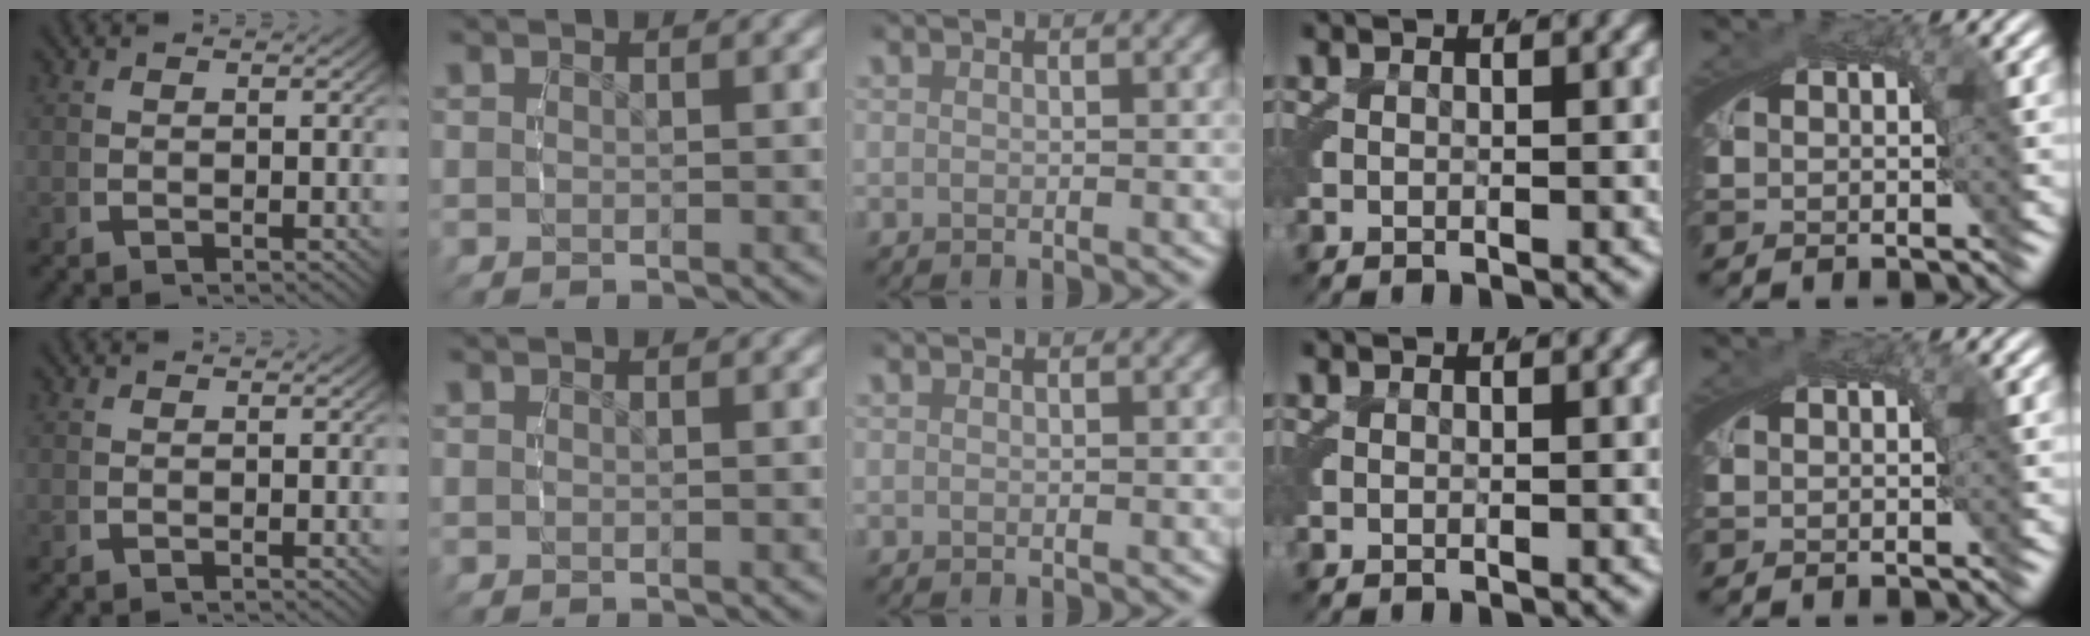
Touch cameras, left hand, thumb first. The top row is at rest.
{"ring": {"total": 2.3, "force": [-0.1, -2.2, -0.6], "torque": [0.024, -0.010, 0.011]}}